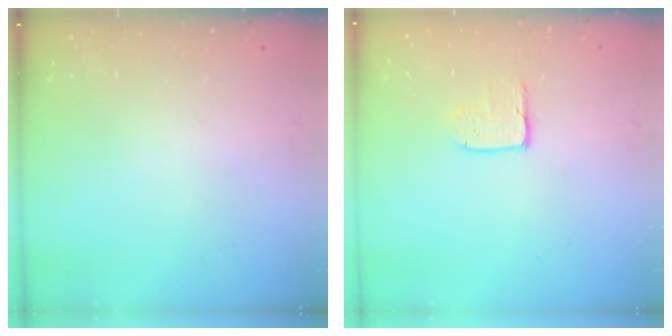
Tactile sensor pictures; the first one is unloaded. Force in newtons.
{"total": 3.8, "press": 3.8, "slide": 0.3}